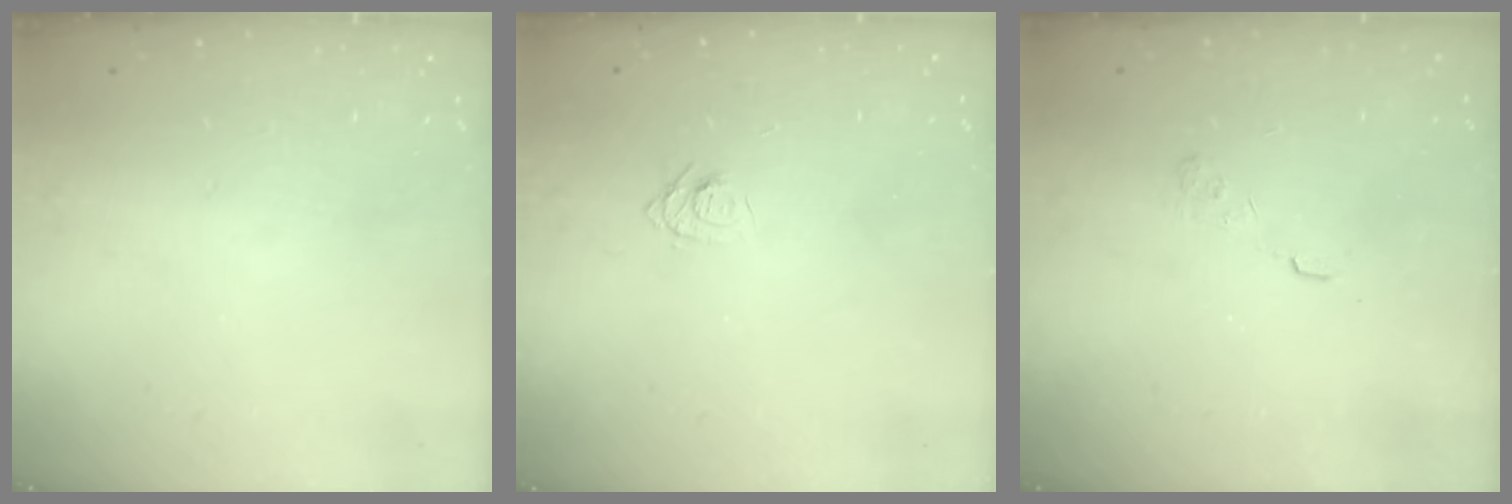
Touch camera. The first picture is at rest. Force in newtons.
{"total": 6.8, "press": 6.8, "slide": 0.7}
{"total": 2.8, "press": 2.4, "slide": 1.5}